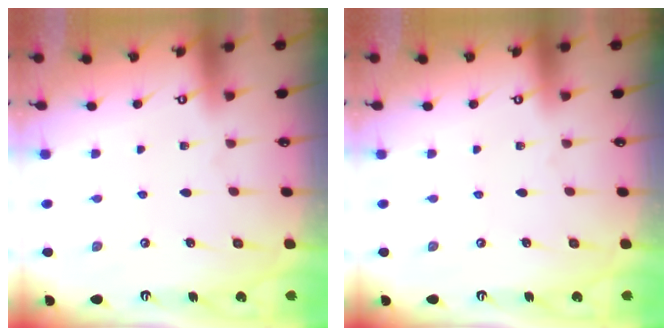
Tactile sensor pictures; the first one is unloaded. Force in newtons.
{"total": 0.0}